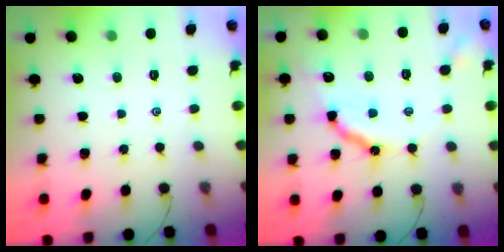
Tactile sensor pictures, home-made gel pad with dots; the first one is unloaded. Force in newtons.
{"total": 10.3, "press": 10.2, "slide": 1.1}